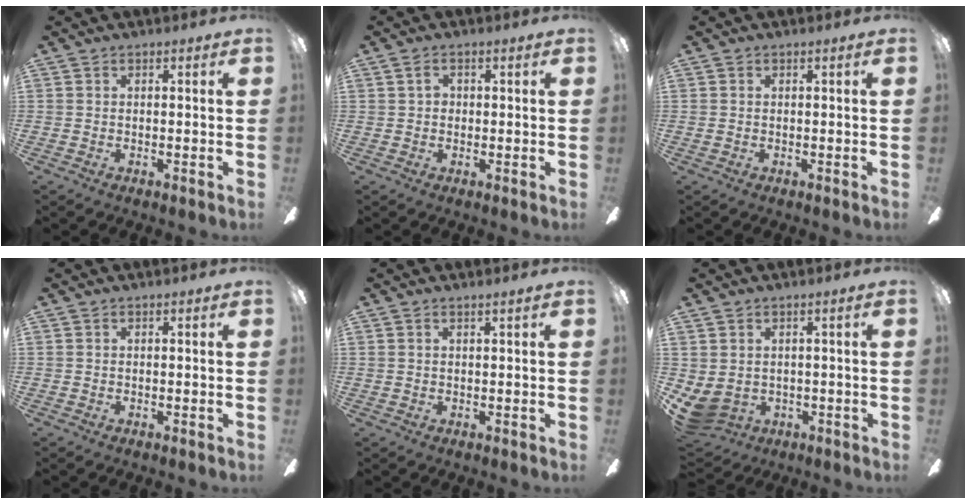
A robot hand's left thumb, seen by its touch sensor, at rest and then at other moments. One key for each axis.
{"total": 2.2, "fx": 0.4, "fy": 1.6, "fz": 1.4, "tx": -0.020, "ty": 0.005, "tz": 0.004}
{"total": 0.0}
{"total": 0.0}
{"total": 1.0, "fx": 0.7, "fy": 0.0, "fz": 0.7, "tx": -0.013, "ty": 0.001, "tz": 0.012}
{"total": 3.9, "fx": 0.0, "fy": 3.1, "fz": 2.3, "tx": -0.073, "ty": -0.008, "tz": -0.003}